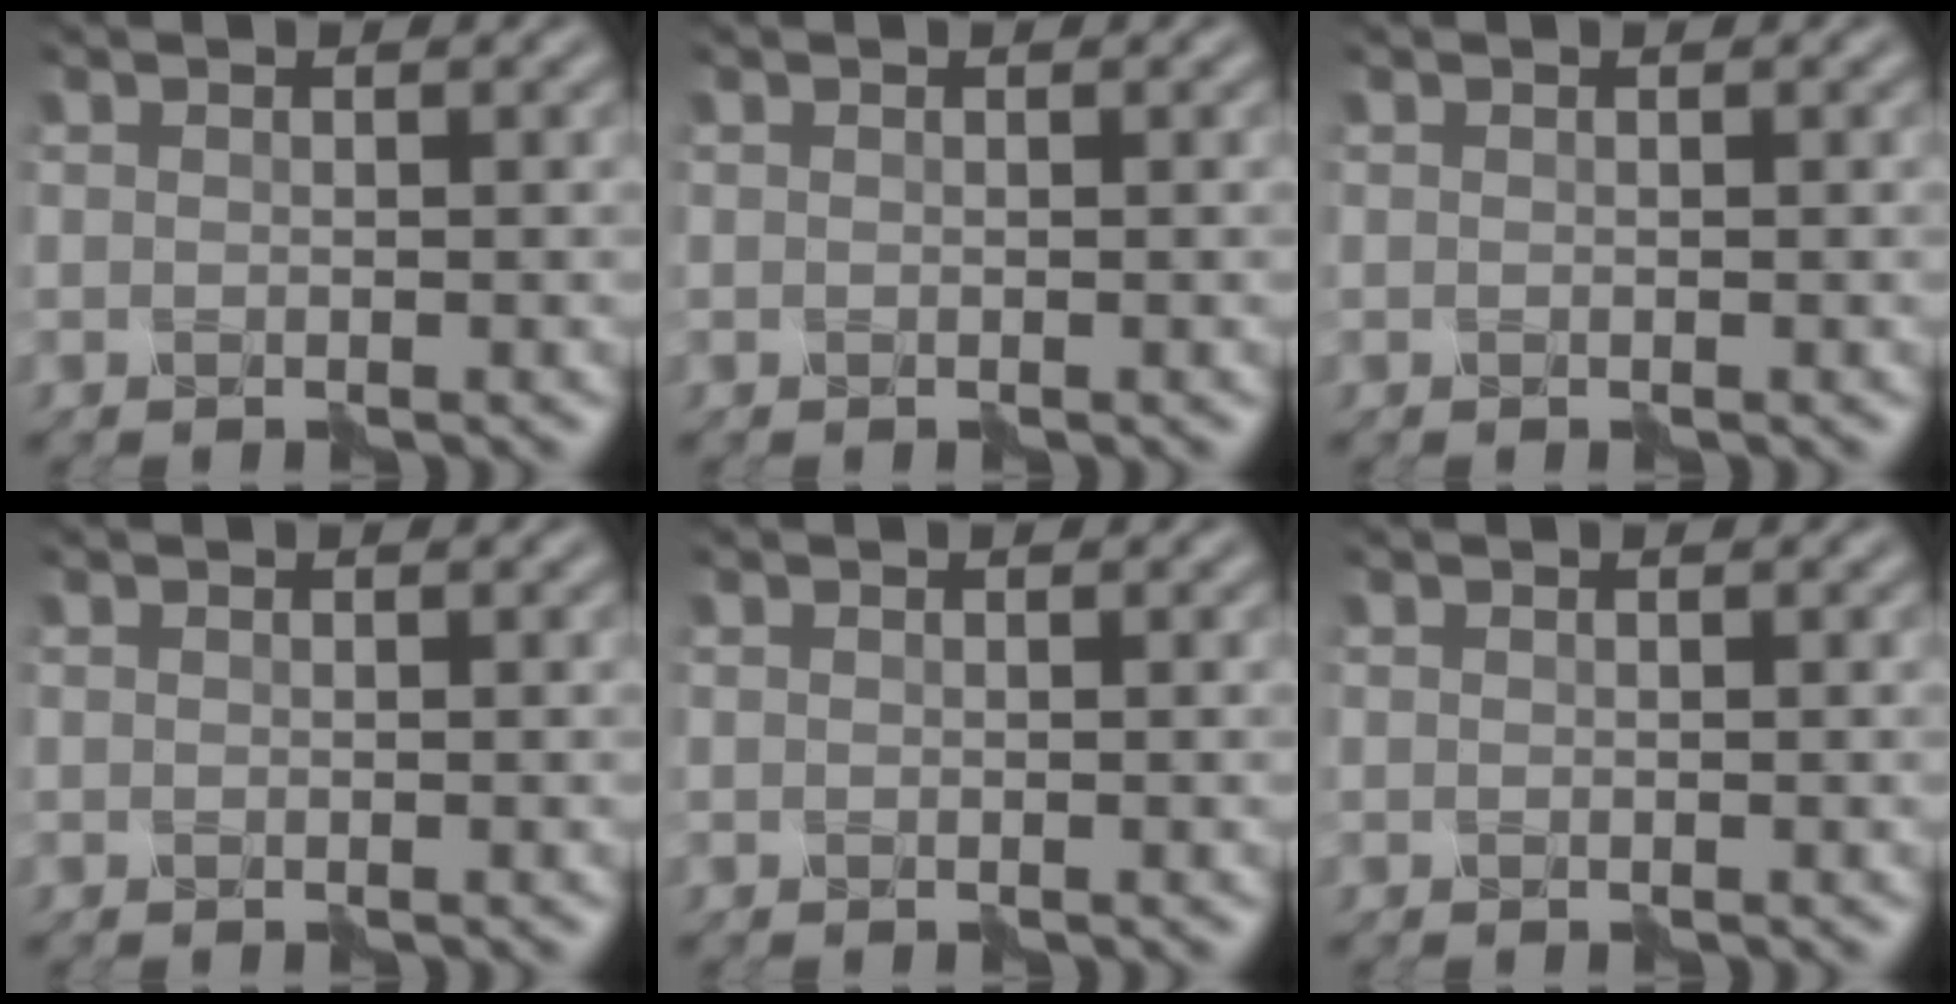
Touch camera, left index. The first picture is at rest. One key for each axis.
{"total": 0.0}
{"total": 0.0}
{"total": 0.0}
{"total": 0.0}
{"total": 0.0}